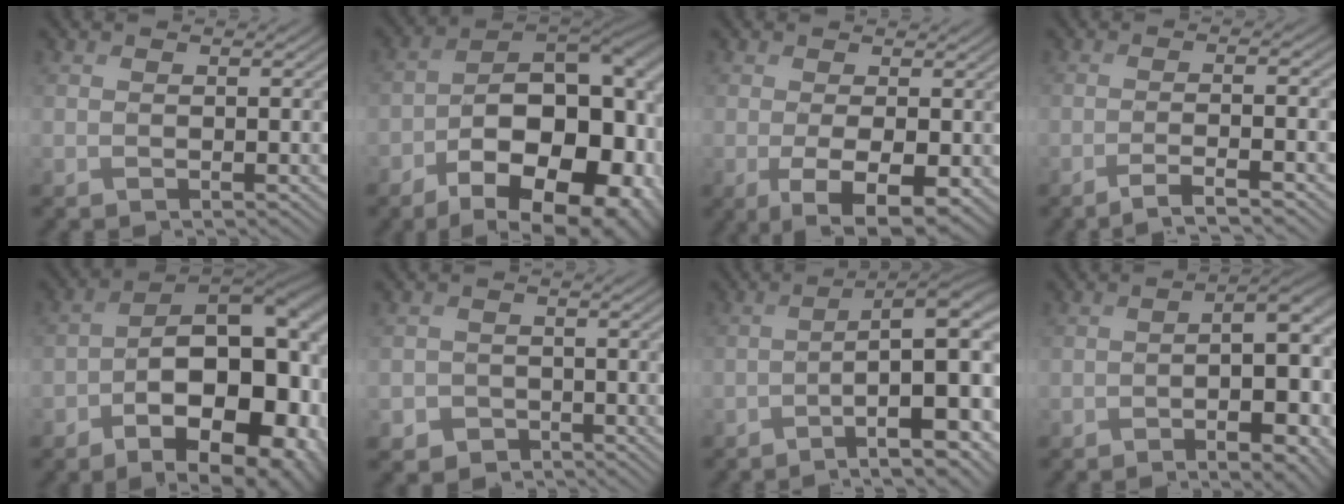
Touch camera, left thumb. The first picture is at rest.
{"total": 20.2, "force": [-7.5, 11.2, 15.0], "torque": [-0.186, -0.019, -0.097]}
{"total": 6.0, "force": [-1.4, 2.5, 5.2], "torque": [-0.097, -0.013, -0.016]}
{"total": 4.5, "force": [-2.3, 0.7, 3.8], "torque": [-0.048, 0.008, -0.057]}
{"total": 19.2, "force": [-5.5, 10.5, 15.0], "torque": [-0.180, -0.019, -0.069]}
{"total": 3.0, "force": [-1.6, 2.5, 0.5], "torque": [-0.010, -0.009, -0.030]}
{"total": 13.2, "force": [-4.0, 3.8, 12.0], "torque": [-0.149, 0.005, -0.057]}
{"total": 9.8, "force": [-3.0, 3.7, 8.5], "torque": [-0.123, -0.011, -0.036]}